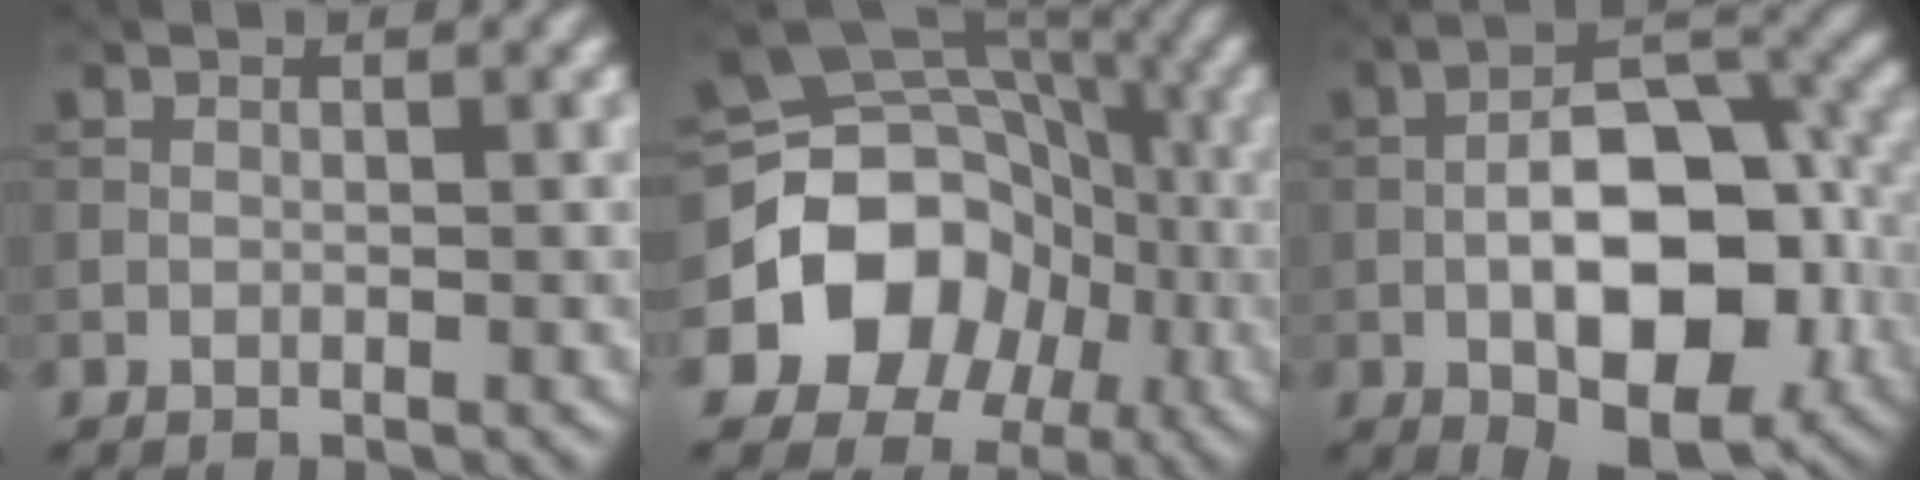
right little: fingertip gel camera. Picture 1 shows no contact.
{"total": 12.2, "force": [-3.7, 10.2, 5.6], "torque": [-0.109, -0.013, -0.081]}
{"total": 11.6, "force": [-3.2, 5.8, 9.5], "torque": [-0.147, 0.002, -0.055]}